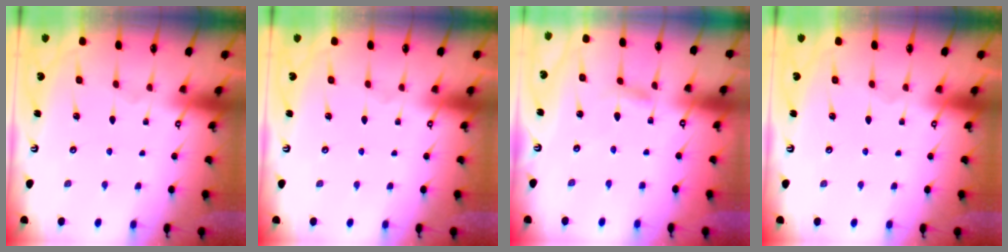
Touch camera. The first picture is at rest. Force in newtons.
{"total": 0.0}
{"total": 2.7, "press": 2.7, "slide": 0.4}
{"total": 0.0}